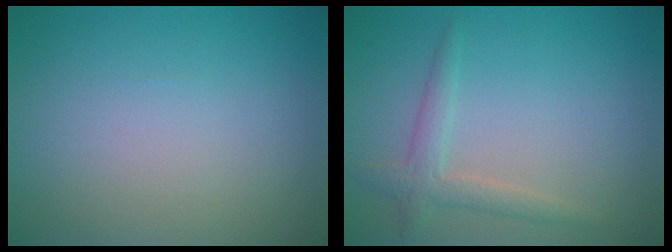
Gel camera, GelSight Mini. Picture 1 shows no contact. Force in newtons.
{"total": 2.3, "press": 2.3, "slide": 0.1}